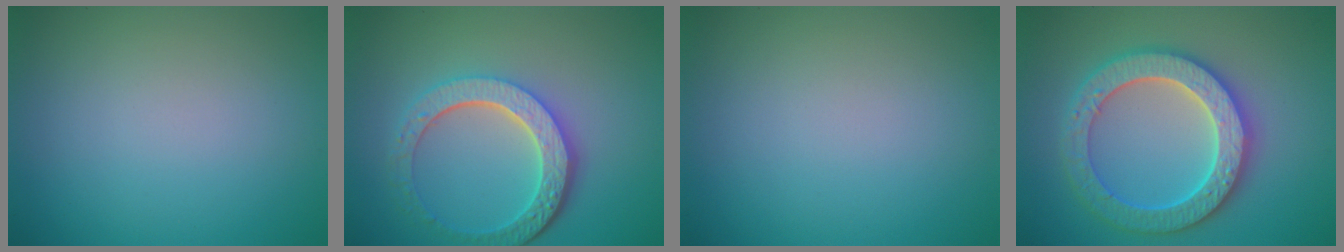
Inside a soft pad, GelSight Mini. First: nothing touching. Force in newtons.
{"total": 6.0, "press": 4.4, "slide": 4.0}
{"total": 0.0}
{"total": 6.4, "press": 6.3, "slide": 1.4}